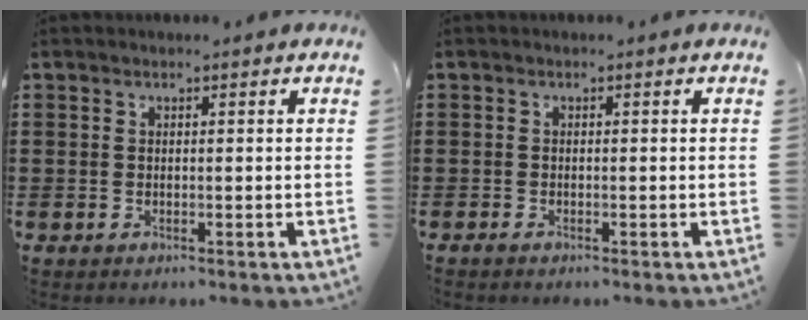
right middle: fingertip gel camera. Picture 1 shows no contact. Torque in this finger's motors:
{"motor_torque": [-0.59, 0.37, -0.07, -0.01]}